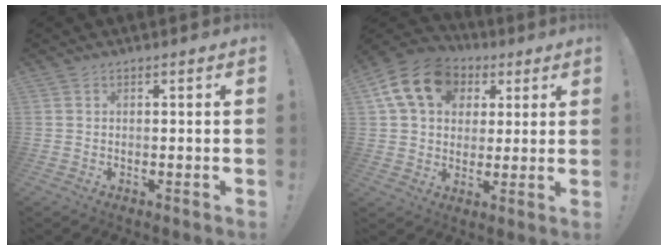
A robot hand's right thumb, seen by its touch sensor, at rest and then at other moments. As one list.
[{"total": 17.0, "force": [6.3, 12.7, 9.4], "torque": [-0.155, -0.016, 0.120]}]